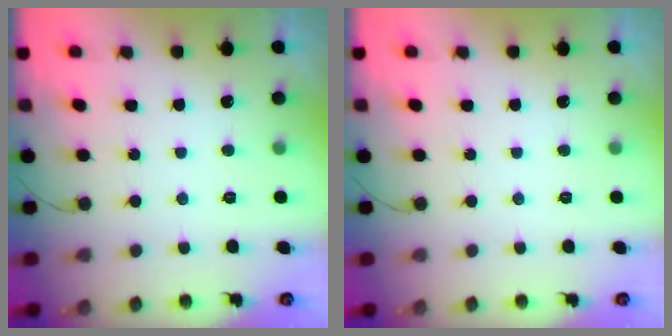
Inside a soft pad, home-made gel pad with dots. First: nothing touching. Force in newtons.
{"total": 0.0}